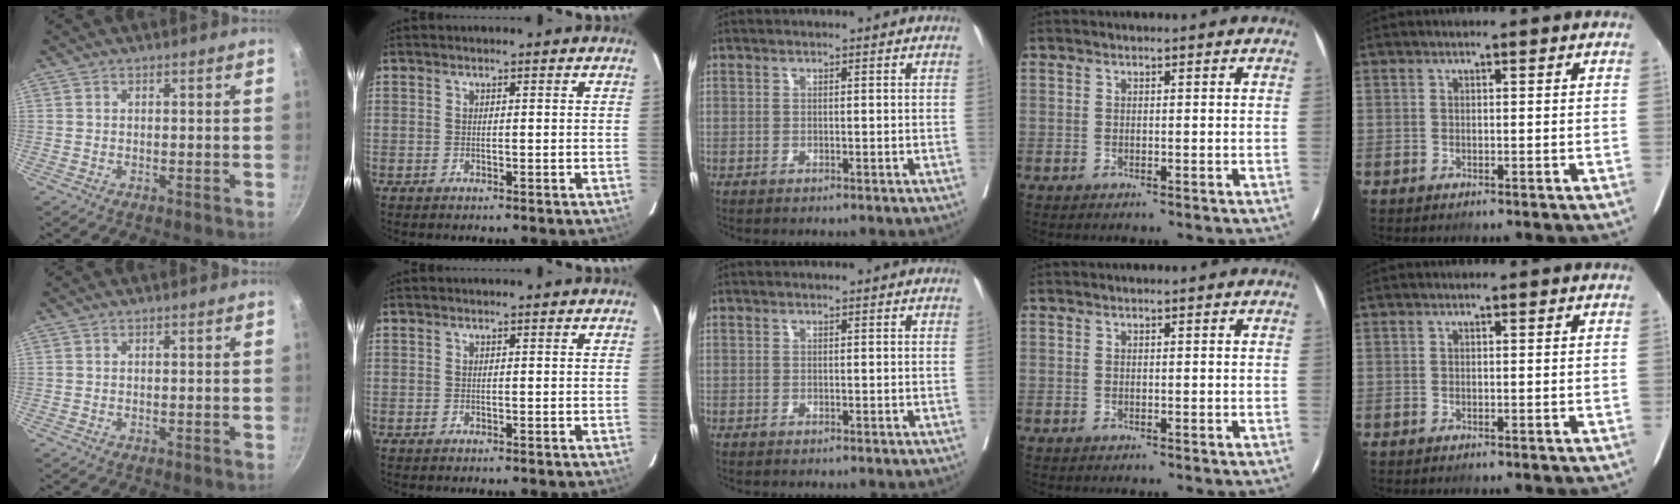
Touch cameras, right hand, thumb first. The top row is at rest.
{}